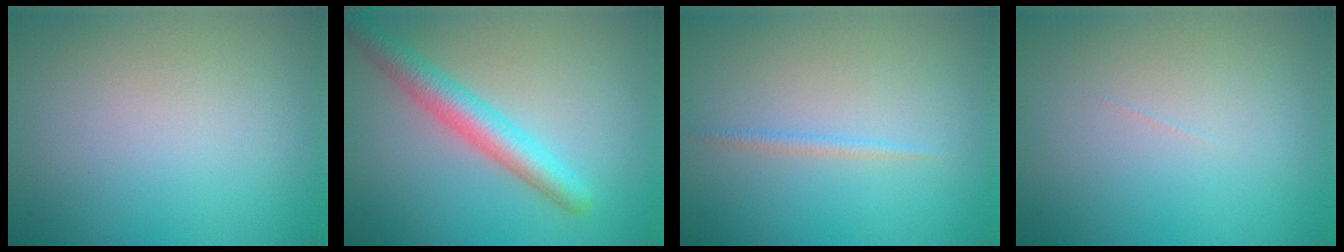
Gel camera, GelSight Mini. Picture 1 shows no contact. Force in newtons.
{"total": 4.4, "press": 4.4, "slide": 0.1}
{"total": 0.8, "press": 0.8, "slide": 0.0}
{"total": 0.0}